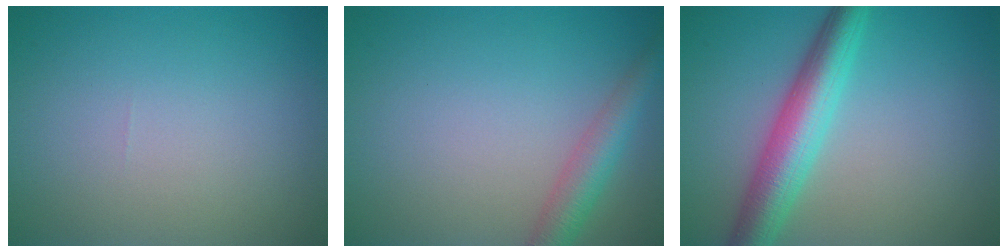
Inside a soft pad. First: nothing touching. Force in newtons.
{"total": 3.5, "press": 3.5, "slide": 0.1}
{"total": 5.8, "press": 5.8, "slide": 0.3}